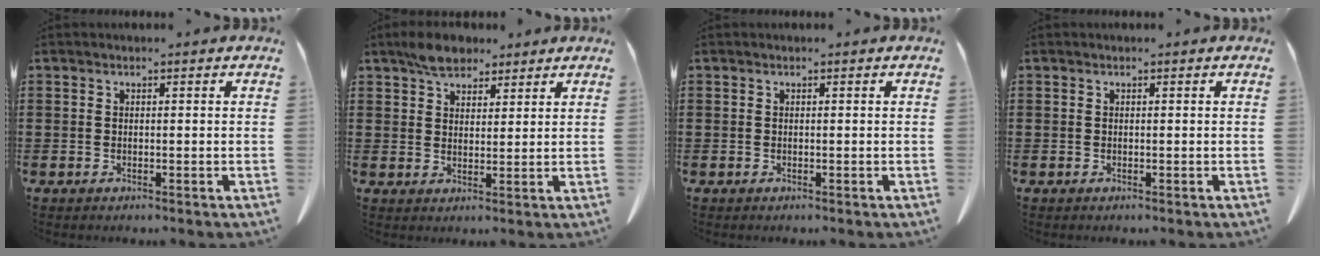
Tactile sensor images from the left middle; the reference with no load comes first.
{"total": 5.1, "force": [4.0, 2.6, 1.8], "torque": [-0.038, 0.004, 0.075]}
{"total": 0.0}
{"total": 0.0}